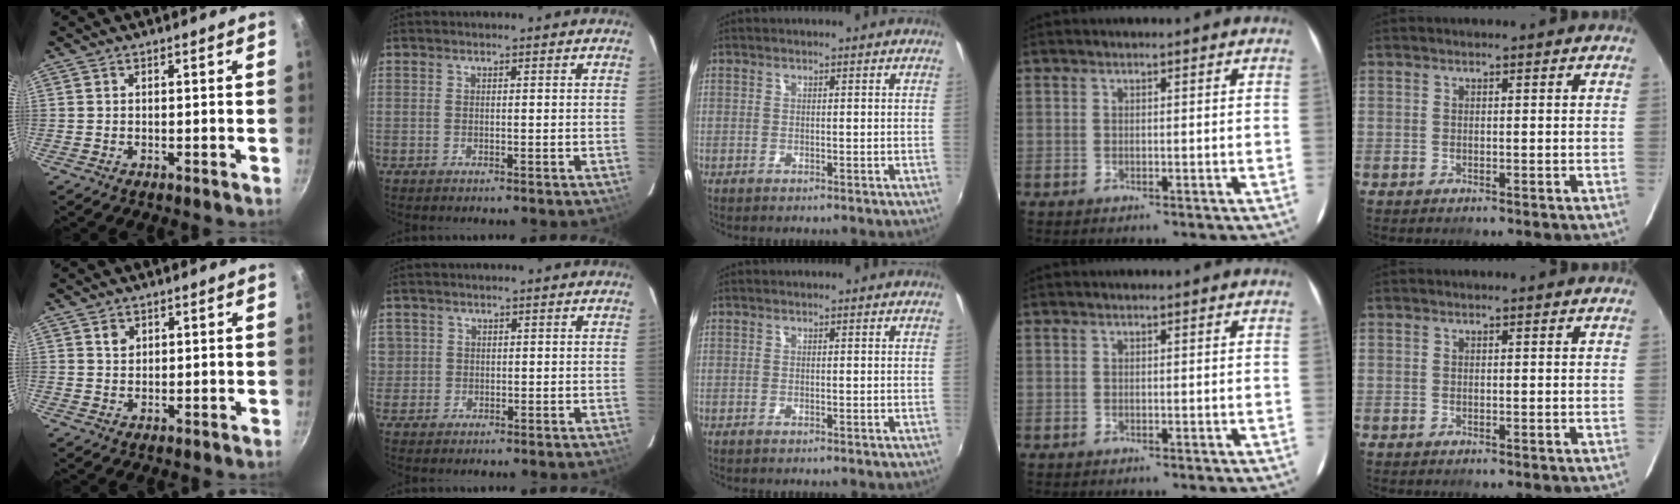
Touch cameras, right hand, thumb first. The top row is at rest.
{"thumb": {"total": 2.0, "force": [0.9, 1.5, 0.8], "torque": [-0.006, -0.001, 0.015]}, "index": {"total": 2.7, "force": [0.5, 2.7, 0.0], "torque": [0.013, 0.013, 0.008]}}